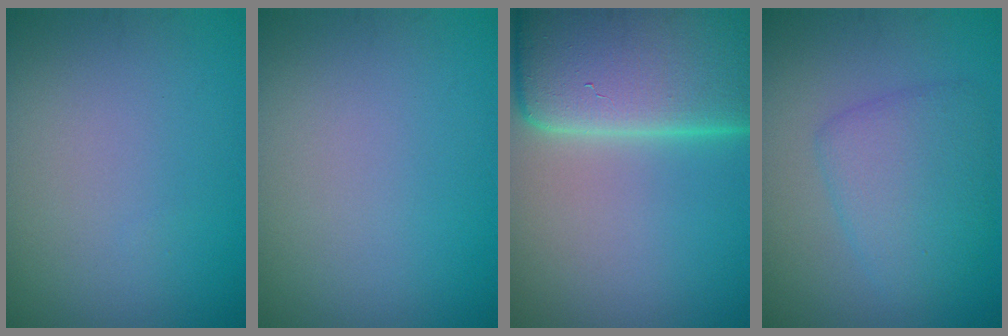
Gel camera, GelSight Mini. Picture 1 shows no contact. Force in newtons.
{"total": 0.0}
{"total": 16.6, "press": 16.6, "slide": 1.6}
{"total": 4.2, "press": 4.2, "slide": 0.1}